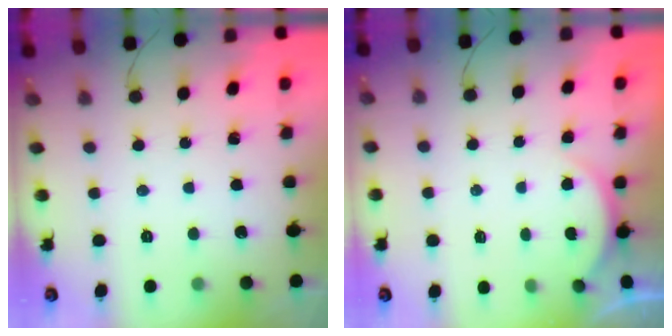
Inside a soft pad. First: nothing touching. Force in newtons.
{"total": 2.4, "press": 2.4, "slide": 0.6}